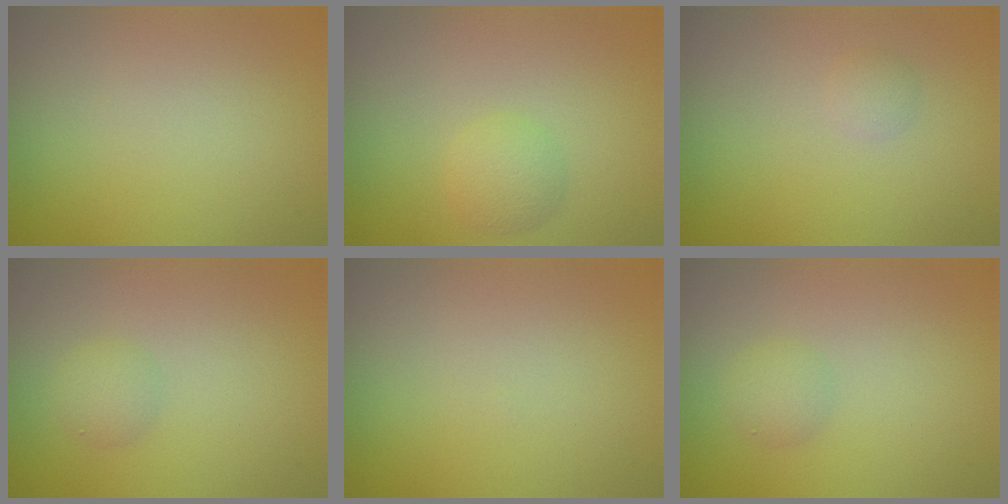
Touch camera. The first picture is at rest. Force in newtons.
{"total": 1.9, "press": 1.9, "slide": 0.1}
{"total": 0.7, "press": 0.7, "slide": 0.0}
{"total": 1.3, "press": 1.3, "slide": 0.1}
{"total": 0.0}
{"total": 1.3, "press": 1.3, "slide": 0.1}